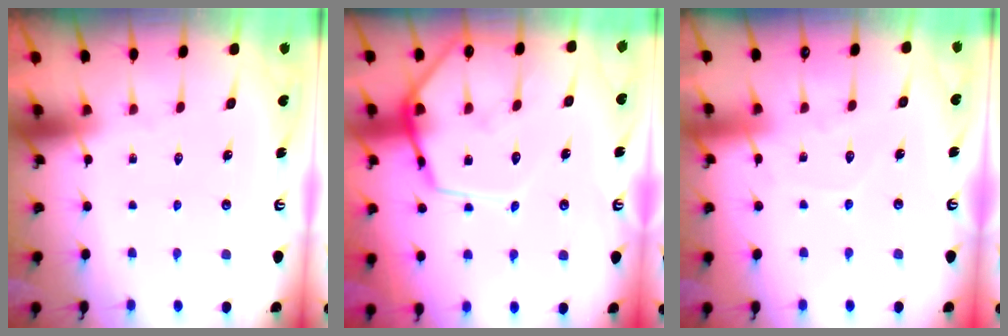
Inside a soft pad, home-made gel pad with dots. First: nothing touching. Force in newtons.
{"total": 13.7, "press": 13.7, "slide": 1.1}
{"total": 5.0, "press": 5.0, "slide": 0.5}